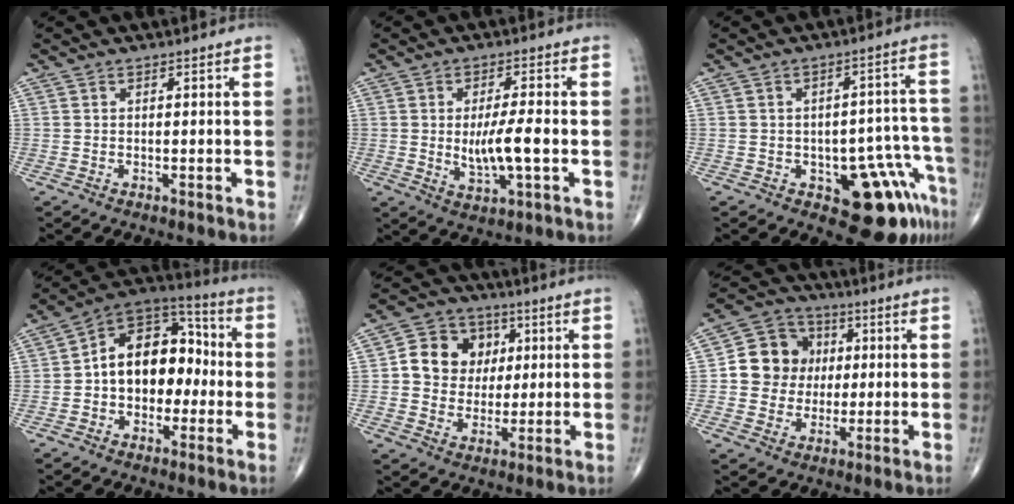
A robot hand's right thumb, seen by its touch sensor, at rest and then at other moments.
{"total": 8.1, "force": [-0.8, 2.4, 7.8], "torque": [-0.146, -0.005, -0.010]}
{"total": 12.4, "force": [-6.5, 5.4, 9.1], "torque": [-0.067, 0.051, -0.076]}
{"total": 15.8, "force": [-0.8, 11.0, 11.3], "torque": [-0.132, 0.048, -0.024]}
{"total": 11.3, "force": [2.2, 9.8, 5.1], "torque": [-0.043, 0.005, 0.034]}
{"total": 11.5, "force": [1.2, 10.5, 4.6], "torque": [-0.039, 0.014, 0.016]}